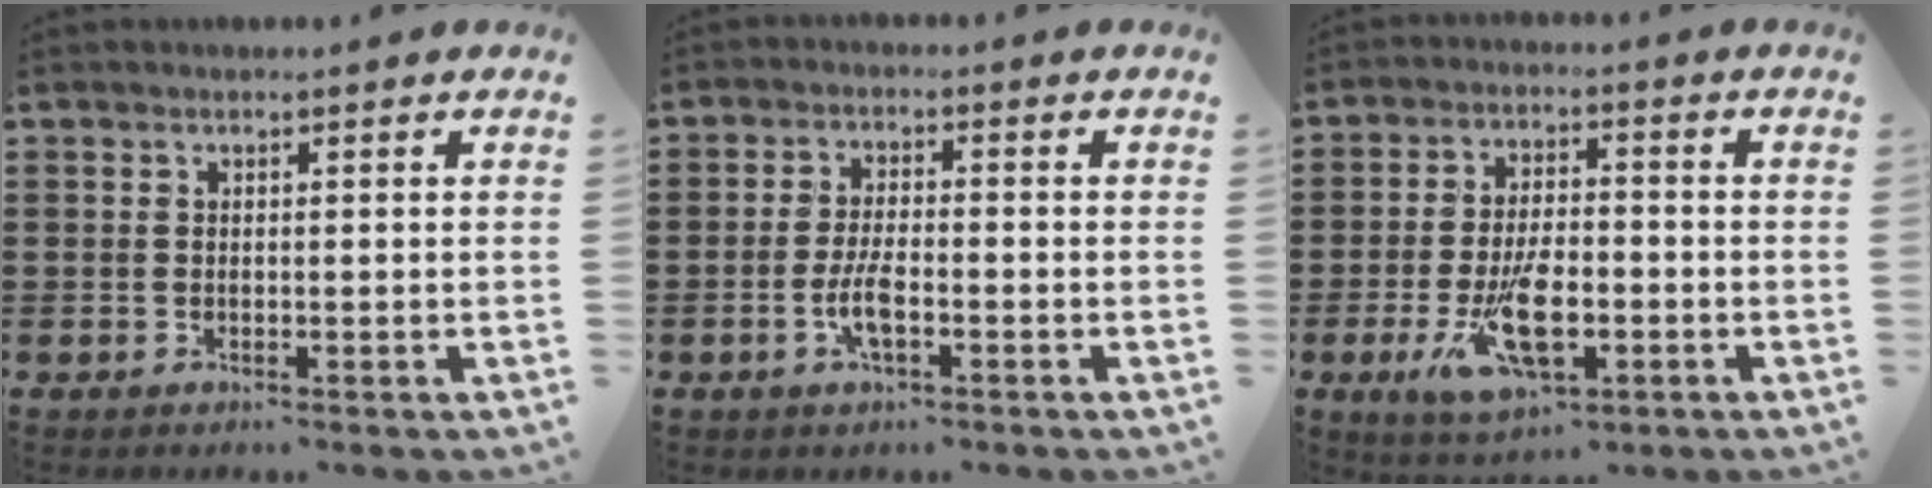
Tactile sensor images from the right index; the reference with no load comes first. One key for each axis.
{"total": 4.1, "fx": -1.5, "fy": 1.1, "fz": 3.7, "tx": -0.084, "ty": -0.006, "tz": -0.032}
{"total": 10.4, "fx": -3.3, "fy": 4.5, "fz": 8.8, "tx": -0.169, "ty": -0.018, "tz": -0.059}